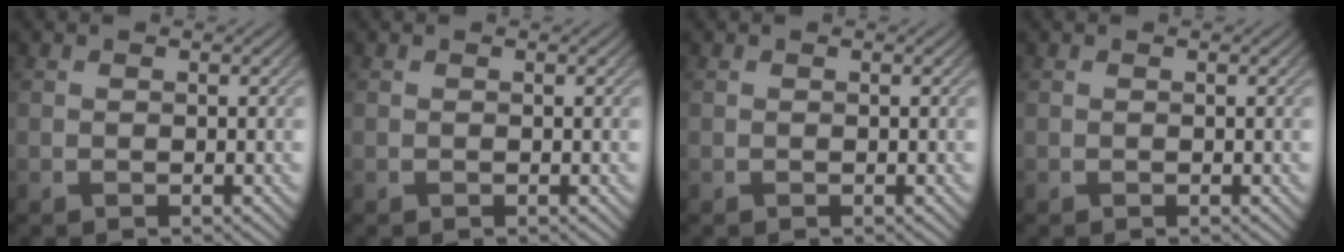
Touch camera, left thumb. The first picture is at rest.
{"total": 0.0}
{"total": 0.0}
{"total": 0.0}